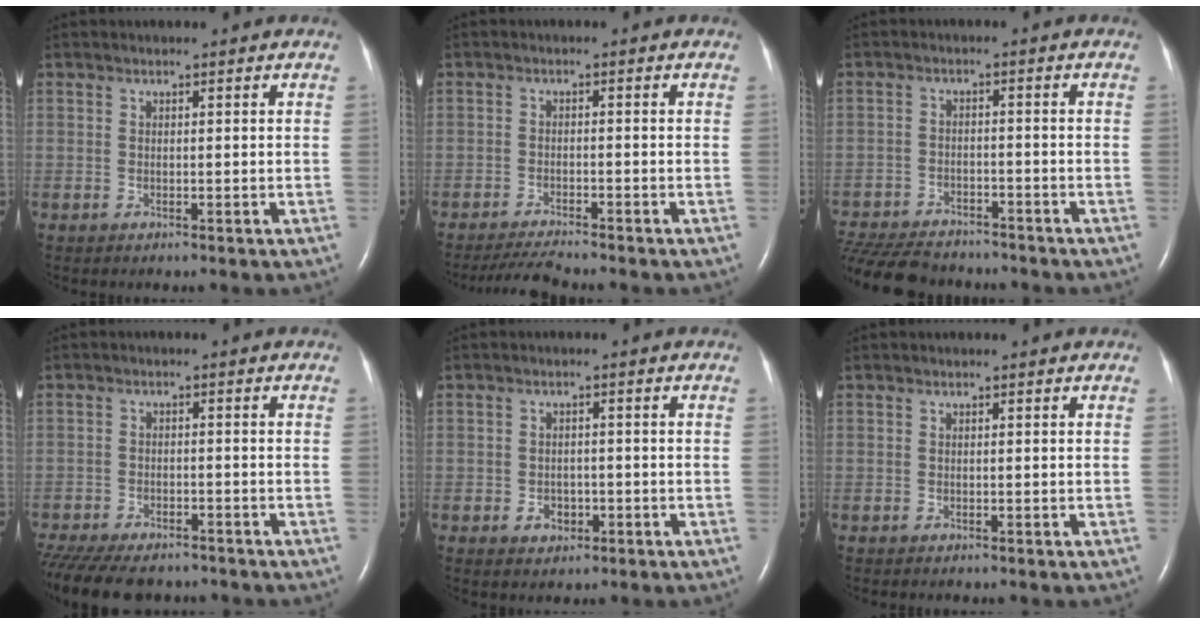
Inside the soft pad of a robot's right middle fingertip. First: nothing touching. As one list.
[{"total": 4.9, "force": [-4.6, -0.5, 1.6], "torque": [-0.031, -0.023, -0.082]}, {"total": 15.0, "force": [-13.0, 4.6, 5.8], "torque": [-0.150, -0.021, -0.196]}, {"total": 15.3, "force": [-12.7, 5.7, 6.4], "torque": [-0.169, -0.021, -0.181]}, {"total": 2.7, "force": [-1.2, 2.0, 1.3], "torque": [-0.014, 0.005, -0.010]}, {"total": 0.7, "force": [-0.6, 0.1, 0.3], "torque": [-0.008, -0.002, -0.008]}]